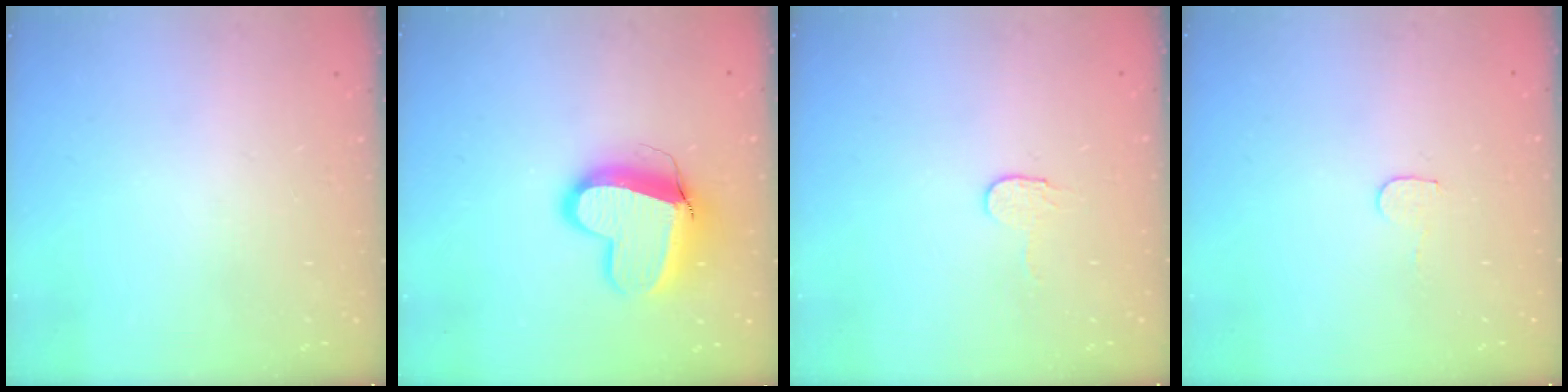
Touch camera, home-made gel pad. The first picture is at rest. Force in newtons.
{"total": 13.1, "press": 13.0, "slide": 1.3}
{"total": 3.2, "press": 3.2, "slide": 0.3}
{"total": 4.5, "press": 4.5, "slide": 0.4}